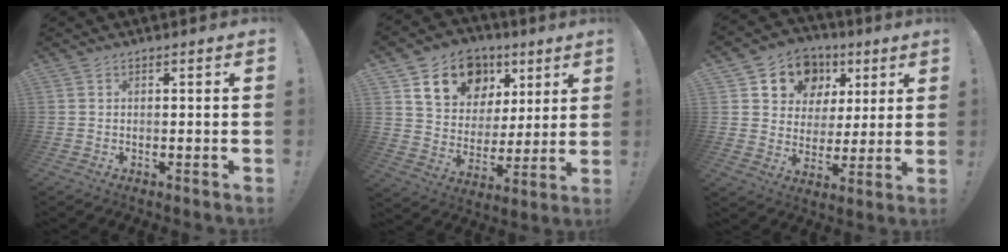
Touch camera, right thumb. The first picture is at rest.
{"total": 17.0, "force": [9.6, 12.5, 6.4], "torque": [-0.106, -0.038, 0.188]}
{"total": 12.5, "force": [5.9, 10.2, 4.2], "torque": [-0.060, -0.031, 0.118]}